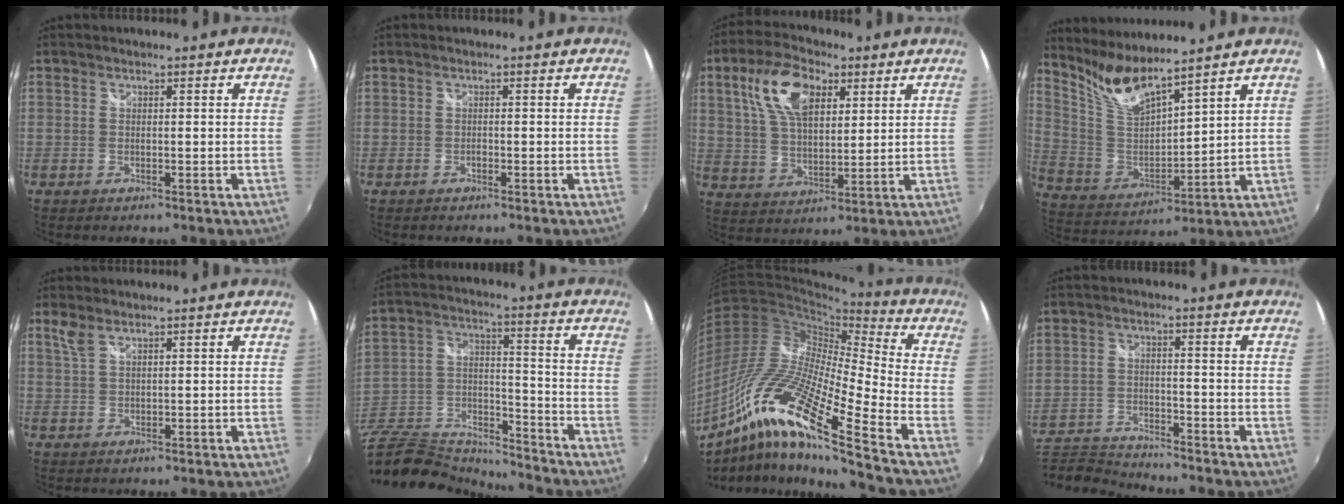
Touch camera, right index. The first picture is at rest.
{"total": 0.7, "force": [-0.6, 0.3, 0.2], "torque": [-0.006, 0.000, -0.012]}
{"total": 13.0, "force": [5.6, 6.8, 9.6], "torque": [-0.183, 0.027, 0.106]}
{"total": 9.9, "force": [8.6, 0.9, 4.8], "torque": [-0.096, -0.017, 0.178]}
{"total": 2.1, "force": [1.4, 0.7, 1.4], "torque": [-0.033, 0.004, 0.031]}
{"total": 19.8, "force": [-16.5, 7.5, 7.9], "torque": [-0.187, 0.004, -0.290]}
{"total": 20.9, "force": [-11.8, 1.8, 17.1], "torque": [-0.310, -0.033, -0.243]}
{"total": 9.2, "force": [-8.8, 2.0, 1.7], "torque": [-0.063, -0.006, -0.163]}